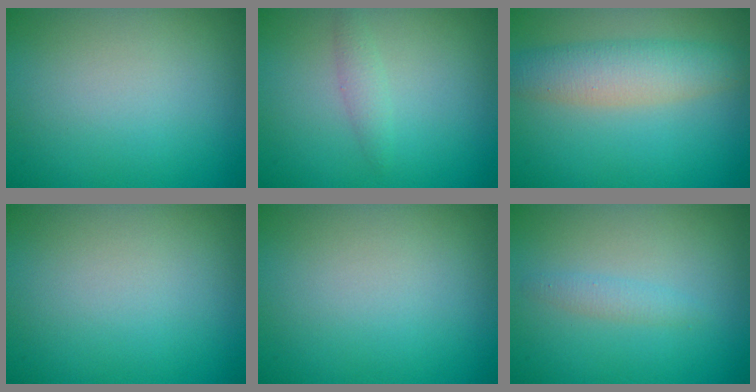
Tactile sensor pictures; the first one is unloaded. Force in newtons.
{"total": 1.2, "press": 1.2, "slide": 0.0}
{"total": 4.6, "press": 4.6, "slide": 0.1}
{"total": 0.0}
{"total": 0.0}
{"total": 1.1, "press": 1.1, "slide": 0.1}